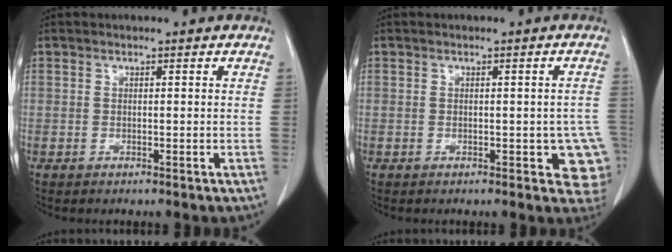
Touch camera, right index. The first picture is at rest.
{"total": 5.3, "force": [-1.7, 2.4, 4.4], "torque": [-0.025, 0.008, -0.021]}